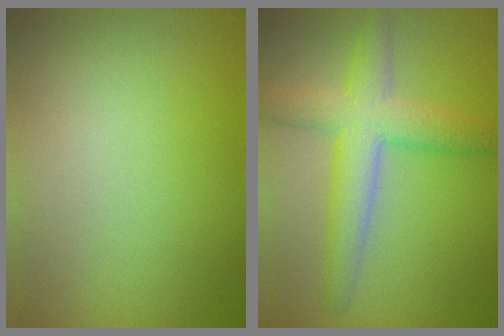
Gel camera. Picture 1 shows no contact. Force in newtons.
{"total": 5.5, "press": 5.5, "slide": 0.3}